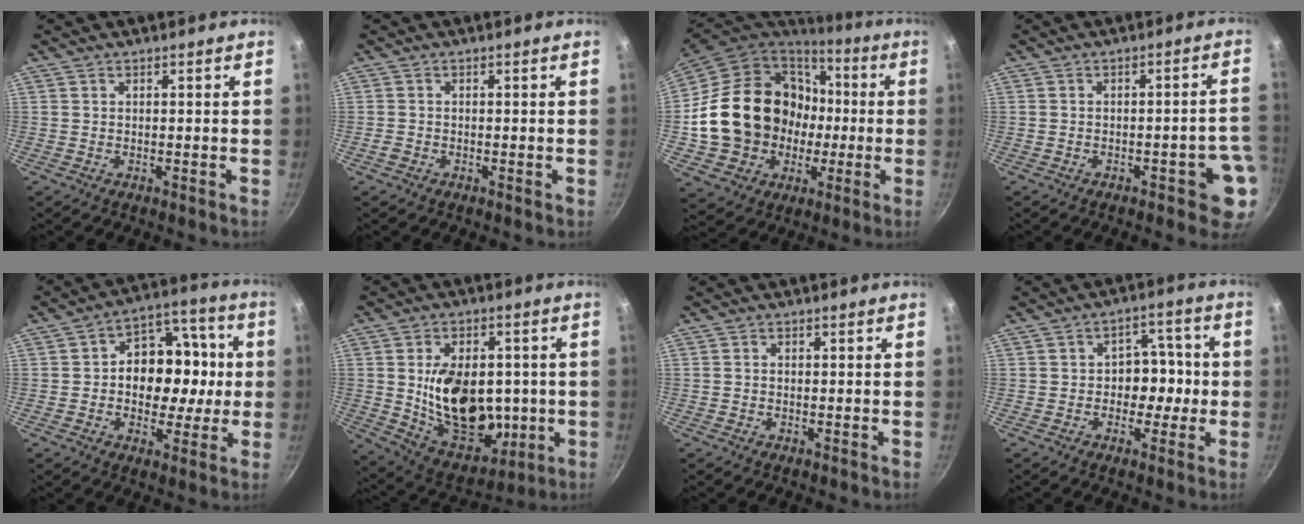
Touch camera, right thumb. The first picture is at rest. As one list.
[{"total": 1.2, "force": [-0.6, 0.9, 0.6], "torque": [-0.010, 0.003, -0.012]}, {"total": 23.7, "force": [-0.2, 20.1, 12.6], "torque": [-0.197, 0.043, 0.025]}, {"total": 6.6, "force": [-2.2, 2.9, 5.6], "torque": [-0.033, 0.032, -0.020]}, {"total": 15.1, "force": [-0.2, 11.4, 9.9], "torque": [-0.092, 0.029, -0.013]}, {"total": 19.8, "force": [-0.2, 13.5, 14.5], "torque": [-0.191, -0.010, 0.018]}, {"total": 0.6, "force": [-0.1, 0.5, 0.3], "torque": [-0.005, 0.003, -0.002]}, {"total": 7.3, "force": [-0.9, 5.8, 4.4], "torque": [0.006, 0.024, -0.018]}]